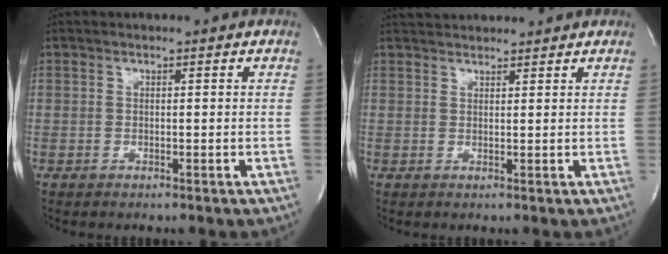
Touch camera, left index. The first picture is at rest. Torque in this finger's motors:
{"motor_torque": [-0.16, -0.34, 0.12, 0.06]}